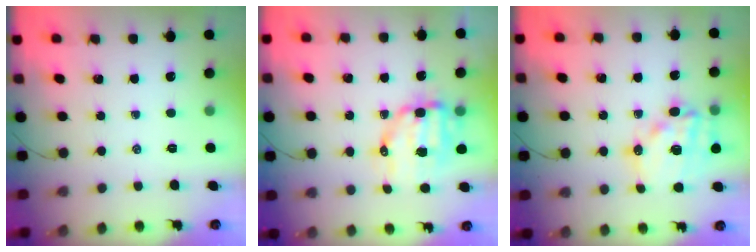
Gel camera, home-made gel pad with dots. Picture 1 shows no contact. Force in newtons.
{"total": 10.5, "press": 10.3, "slide": 2.1}
{"total": 16.3, "press": 15.9, "slide": 3.7}